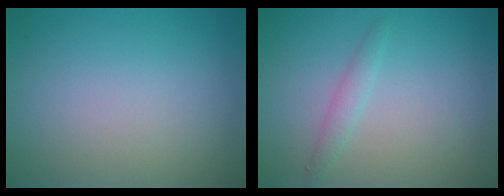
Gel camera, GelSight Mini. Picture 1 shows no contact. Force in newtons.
{"total": 1.3, "press": 1.2, "slide": 0.0}